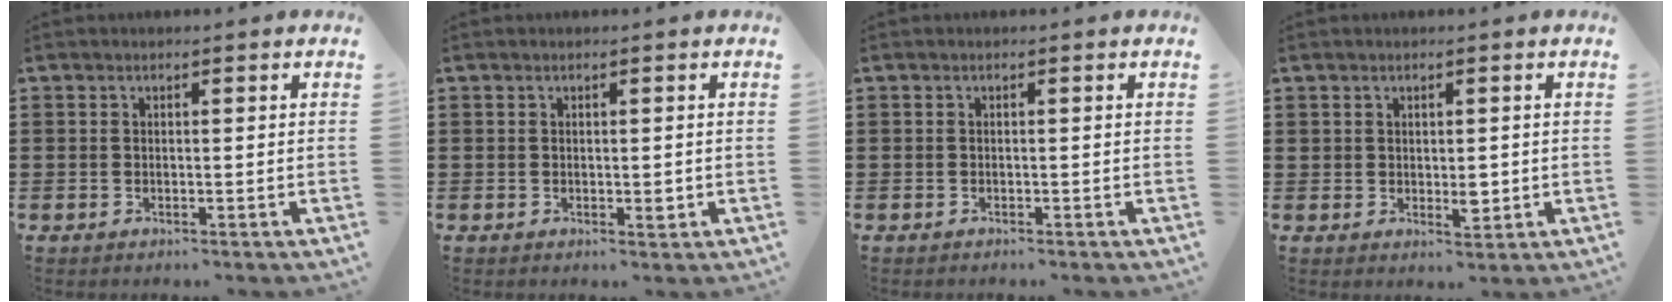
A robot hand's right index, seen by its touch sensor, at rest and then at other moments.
{"total": 1.6, "force": [-0.2, 0.7, 1.4], "torque": [-0.024, 0.001, -0.003]}
{"total": 0.0}
{"total": 2.7, "force": [0.2, 1.5, 2.2], "torque": [-0.035, -0.002, 0.003]}